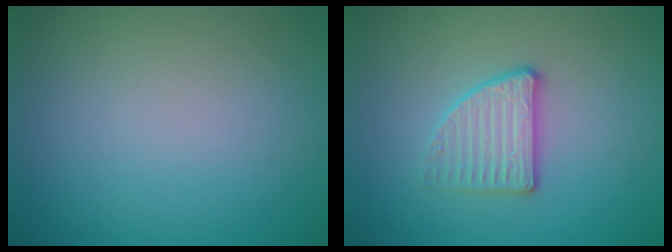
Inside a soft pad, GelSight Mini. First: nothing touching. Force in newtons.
{"total": 2.7, "press": 2.6, "slide": 0.8}